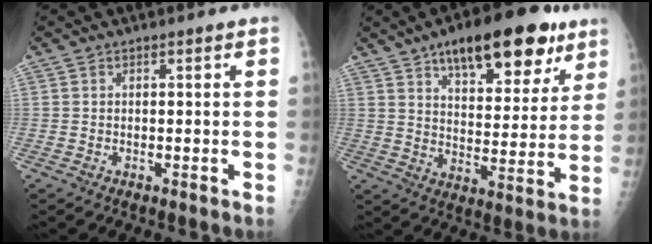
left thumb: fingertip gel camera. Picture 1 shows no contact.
{"total": 20.0, "force": [11.9, 8.6, 13.6], "torque": [-0.150, -0.035, 0.178]}